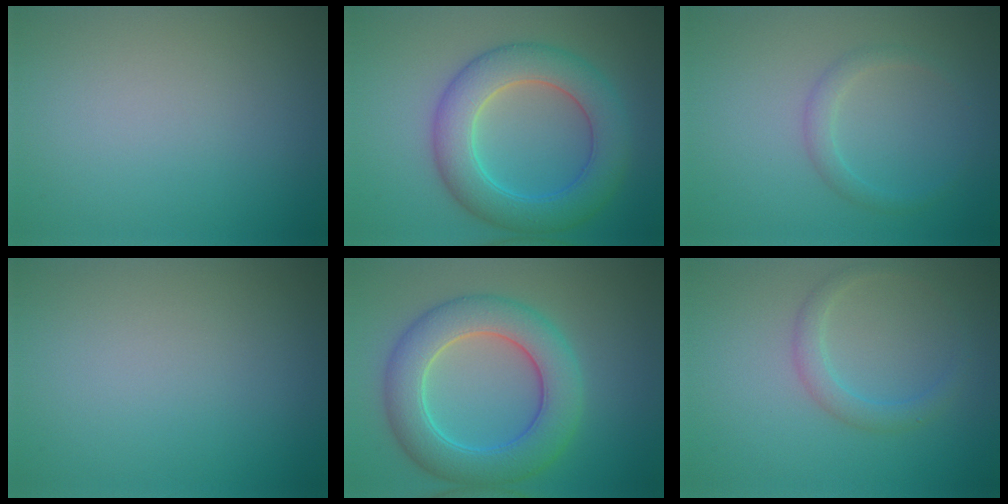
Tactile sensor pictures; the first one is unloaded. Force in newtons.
{"total": 7.2, "press": 7.2, "slide": 0.1}
{"total": 1.6, "press": 1.6, "slide": 0.1}
{"total": 0.0}
{"total": 7.3, "press": 7.3, "slide": 0.2}
{"total": 2.0, "press": 2.0, "slide": 0.2}